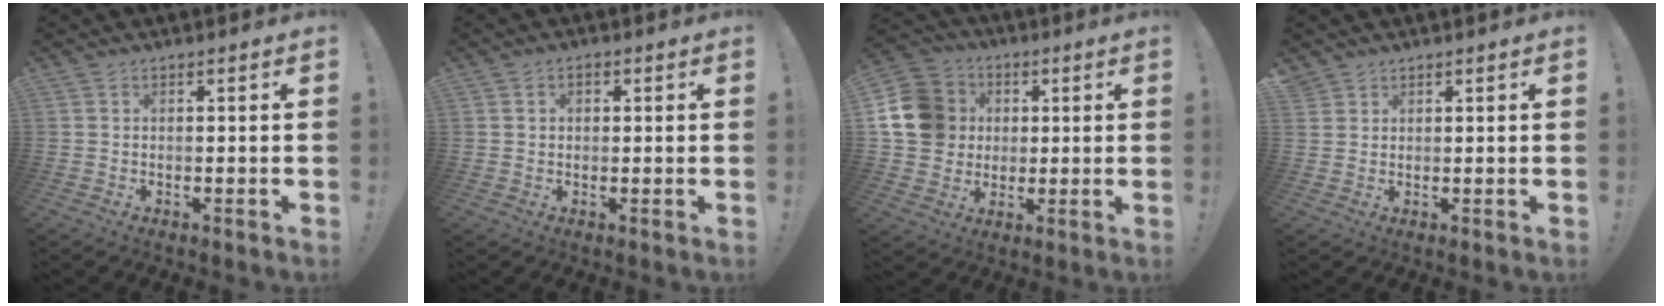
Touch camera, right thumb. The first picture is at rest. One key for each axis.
{"total": 1.6, "fx": 0.2, "fy": 1.3, "fz": 0.9, "tx": -0.008, "ty": 0.001, "tz": 0.003}
{"total": 15.5, "fx": 2.7, "fy": 13.8, "fz": 6.6, "tx": -0.099, "ty": -0.003, "tz": 0.063}
{"total": 2.0, "fx": 1.6, "fy": 1.2, "fz": 0.0, "tx": 0.000, "ty": -0.009, "tz": 0.030}